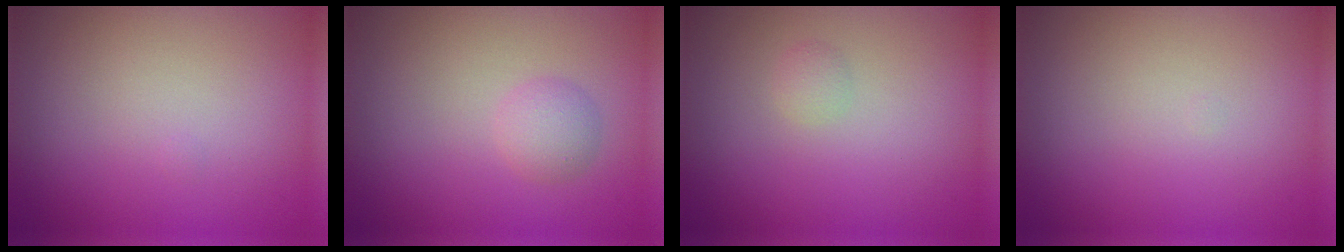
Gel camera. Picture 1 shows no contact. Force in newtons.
{"total": 1.7, "press": 1.7, "slide": 0.1}
{"total": 0.7, "press": 0.7, "slide": 0.0}
{"total": 0.0}